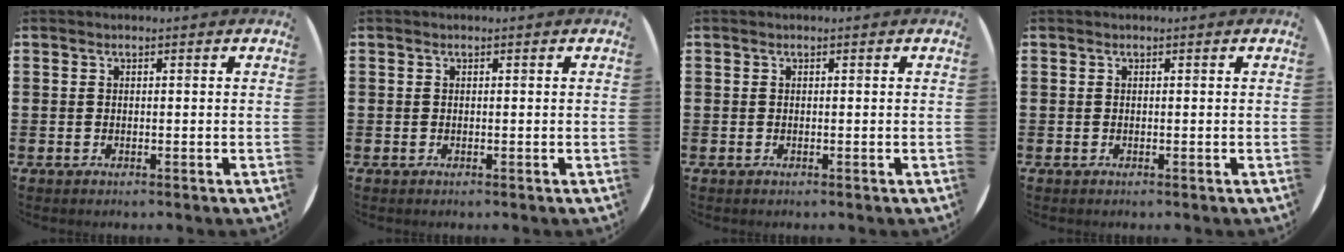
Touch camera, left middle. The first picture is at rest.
{"total": 0.0}
{"total": 0.0}
{"total": 0.0}